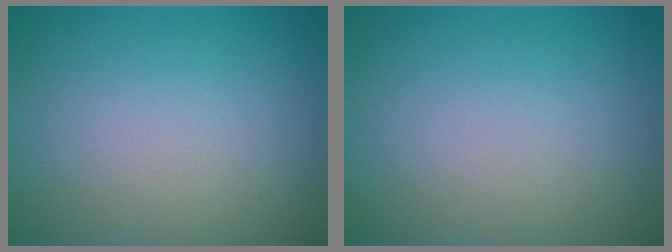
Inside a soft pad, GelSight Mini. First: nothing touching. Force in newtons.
{"total": 0.0}